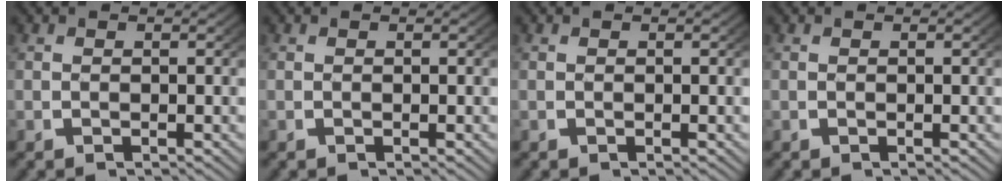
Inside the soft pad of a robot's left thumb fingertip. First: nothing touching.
{"total": 0.0}
{"total": 0.0}
{"total": 0.0}